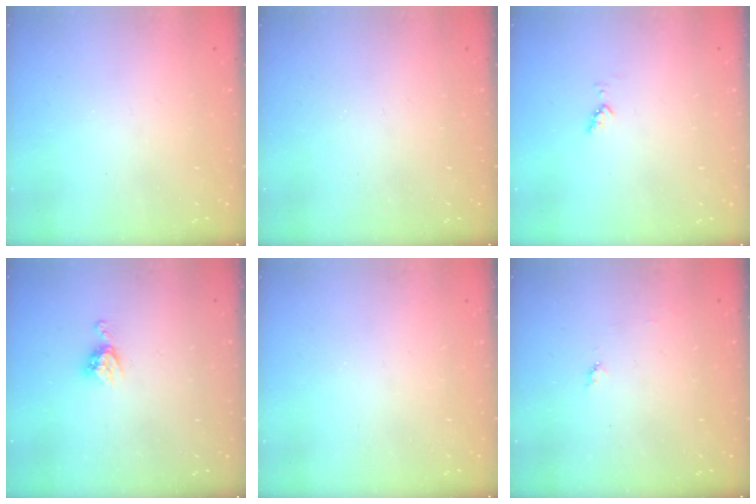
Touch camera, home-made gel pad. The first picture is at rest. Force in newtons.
{"total": 0.0}
{"total": 3.3, "press": 3.2, "slide": 0.7}
{"total": 5.7, "press": 5.7, "slide": 0.5}
{"total": 0.0}
{"total": 3.9, "press": 3.9, "slide": 0.4}